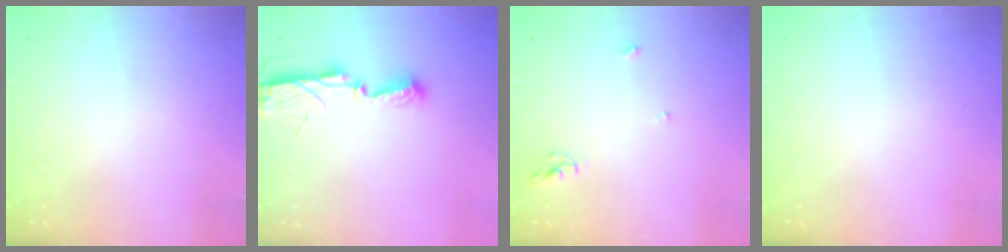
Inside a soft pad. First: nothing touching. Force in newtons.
{"total": 6.3, "press": 6.2, "slide": 0.4}
{"total": 5.4, "press": 5.4, "slide": 0.0}
{"total": 0.0}